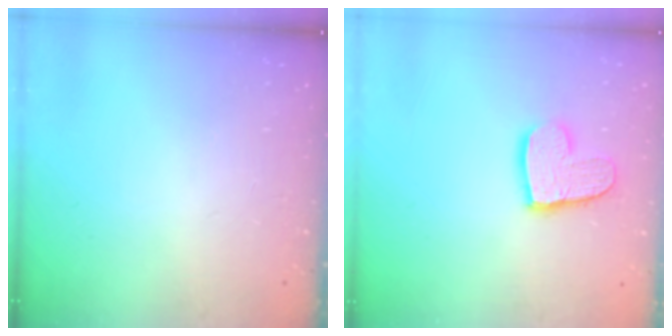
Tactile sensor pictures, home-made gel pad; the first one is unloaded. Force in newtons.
{"total": 12.2, "press": 12.2, "slide": 1.0}